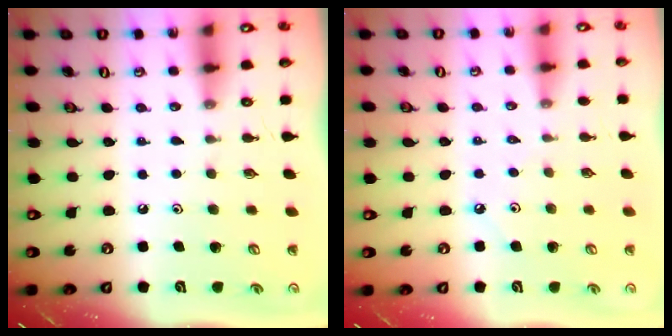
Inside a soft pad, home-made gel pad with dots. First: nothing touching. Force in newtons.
{"total": 1.8, "press": 1.8, "slide": 0.2}